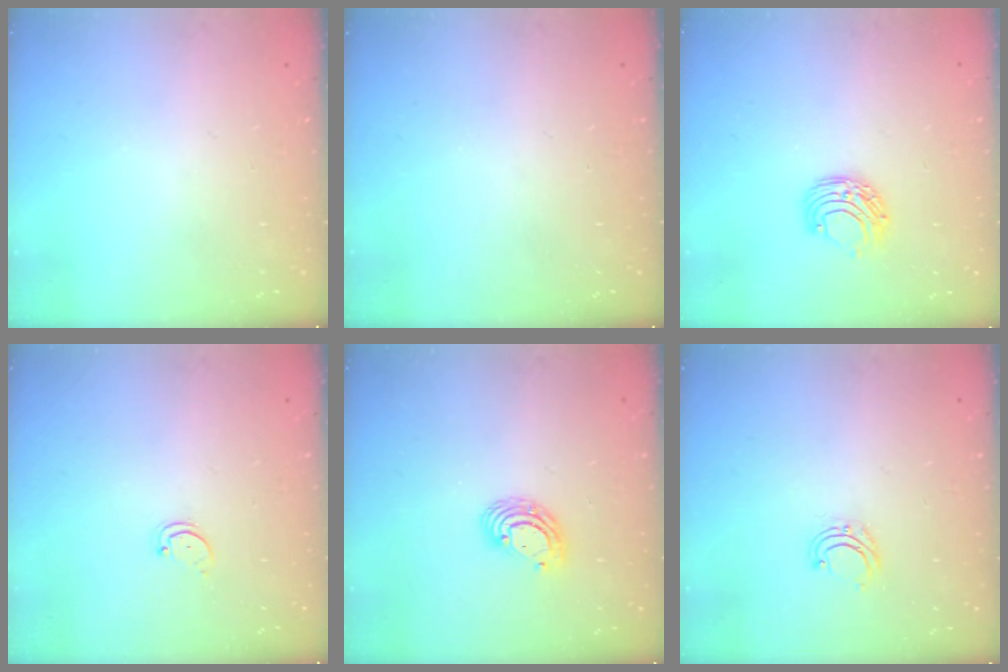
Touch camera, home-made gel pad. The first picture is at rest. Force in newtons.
{"total": 0.0}
{"total": 6.8, "press": 6.7, "slide": 0.6}
{"total": 1.6, "press": 1.6, "slide": 0.4}
{"total": 5.8, "press": 5.8, "slide": 0.4}
{"total": 4.6, "press": 4.5, "slide": 0.5}